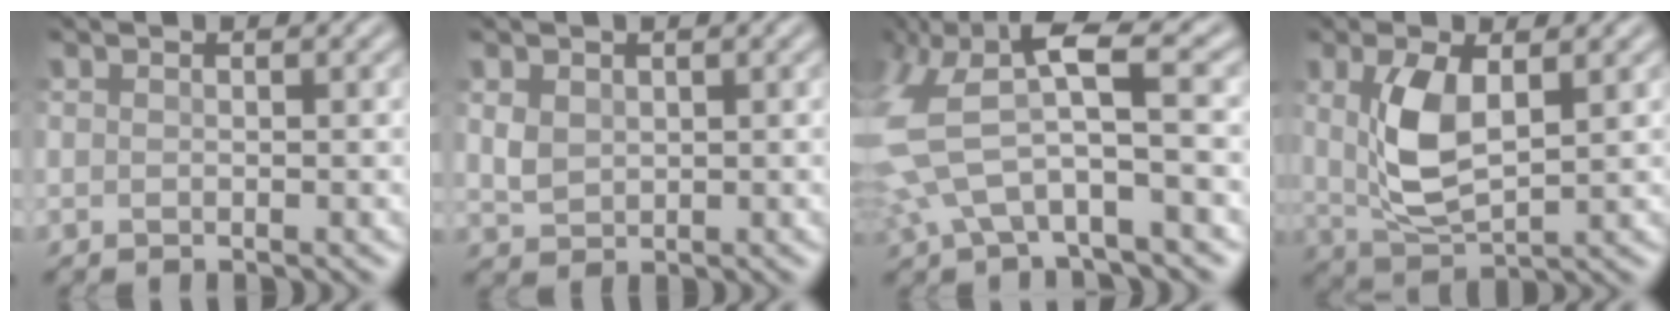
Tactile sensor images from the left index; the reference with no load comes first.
{"total": 1.8, "force": [0.3, 1.4, 1.0], "torque": [-0.025, -0.002, 0.006]}
{"total": 8.7, "force": [0.8, 3.5, 8.0], "torque": [-0.185, 0.014, 0.000]}
{"total": 5.3, "force": [0.8, 2.2, 4.8], "torque": [-0.105, -0.001, 0.023]}